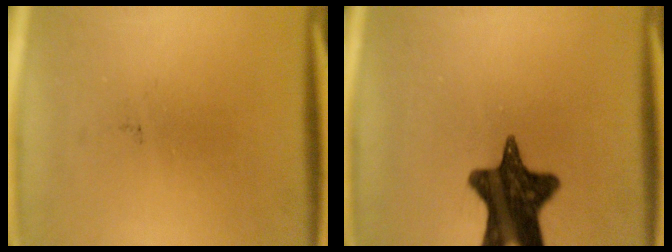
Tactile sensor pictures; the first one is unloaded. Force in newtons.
{"total": 14.2}